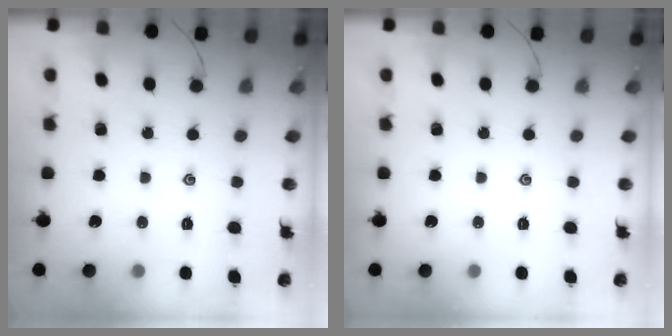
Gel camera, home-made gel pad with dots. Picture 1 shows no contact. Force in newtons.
{"total": 0.0}